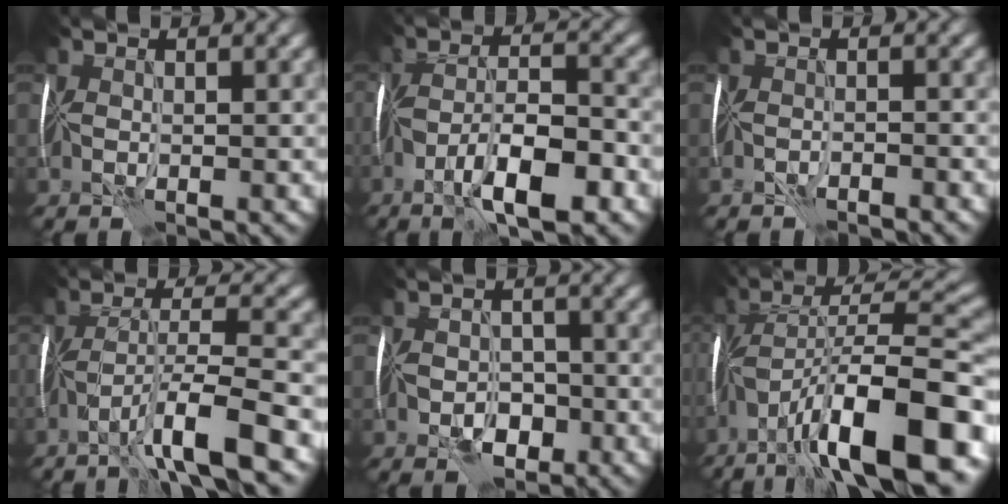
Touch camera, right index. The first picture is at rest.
{"total": 7.4, "force": [-3.8, 2.0, 6.1], "torque": [-0.101, 0.012, -0.075]}
{"total": 1.7, "force": [-1.6, -0.6, -0.2], "torque": [0.006, 0.003, -0.032]}
{"total": 6.4, "force": [-4.1, 0.0, 4.9], "torque": [-0.084, 0.015, -0.083]}
{"total": 2.6, "force": [-1.4, 1.6, 1.5], "torque": [-0.020, 0.003, -0.030]}
{"total": 14.3, "force": [-7.5, 3.7, 11.5], "torque": [-0.181, 0.023, -0.133]}